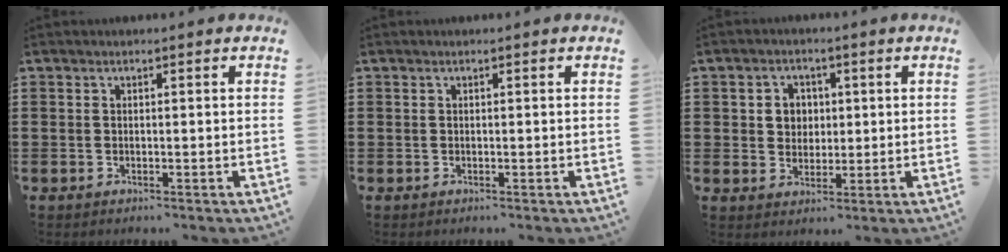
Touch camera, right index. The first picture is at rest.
{"total": 0.0}
{"total": 3.7, "force": [0.7, 3.4, 1.3], "torque": [-0.039, 0.012, 0.008]}